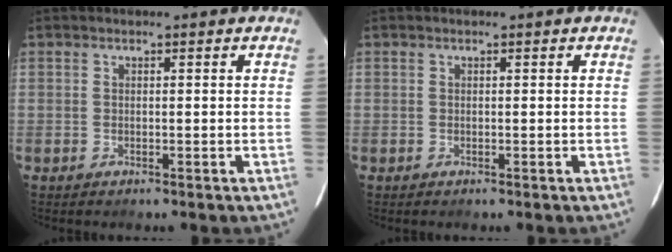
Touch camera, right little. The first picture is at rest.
{"total": 0.0}